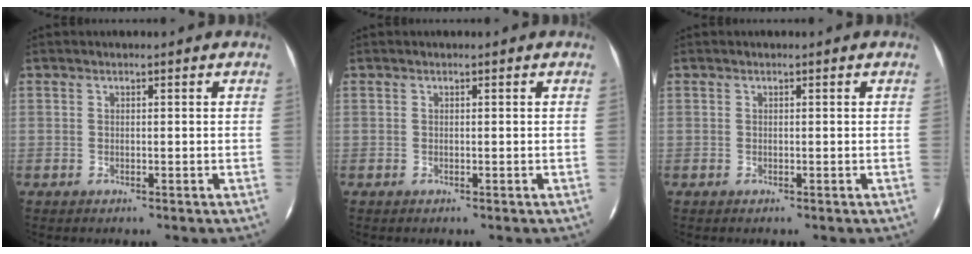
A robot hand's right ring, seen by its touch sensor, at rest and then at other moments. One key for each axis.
{"total": 0.0}
{"total": 0.0}